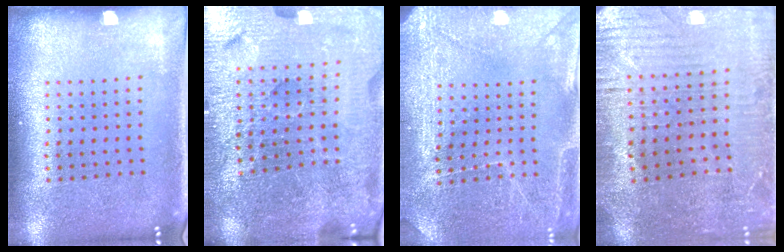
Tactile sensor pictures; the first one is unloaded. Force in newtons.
{"total": 5.0, "press": 4.8, "slide": 1.5}
{"total": 2.9, "press": 2.9, "slide": 0.2}
{"total": 1.6, "press": 1.5, "slide": 0.5}